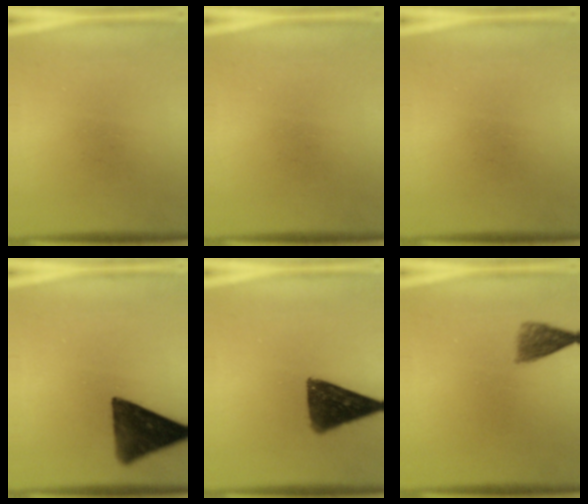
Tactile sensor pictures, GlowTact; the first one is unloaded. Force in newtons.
{"total": 0.0}
{"total": 0.0}
{"total": 12.6}
{"total": 11.7}
{"total": 3.1}